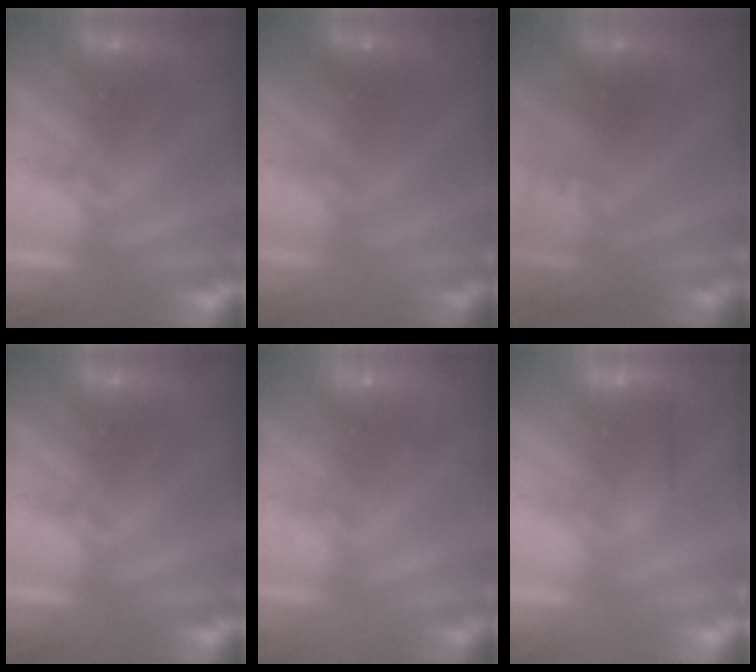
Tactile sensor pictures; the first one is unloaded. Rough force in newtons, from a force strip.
{"total": 2.1}
{"total": 2.8}
{"total": 0.0}
{"total": 2.0}
{"total": 3.0}